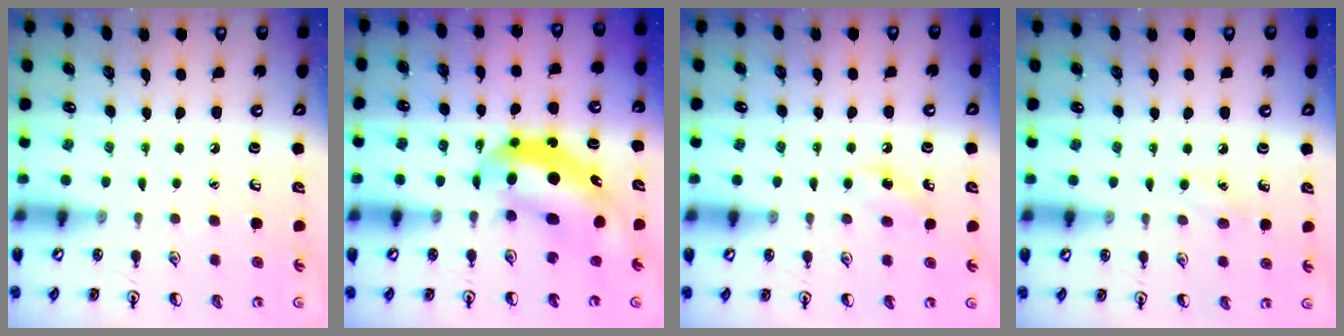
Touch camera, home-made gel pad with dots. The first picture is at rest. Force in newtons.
{"total": 9.9, "press": 9.5, "slide": 2.9}
{"total": 6.3, "press": 6.0, "slide": 1.8}
{"total": 4.9, "press": 4.7, "slide": 1.4}